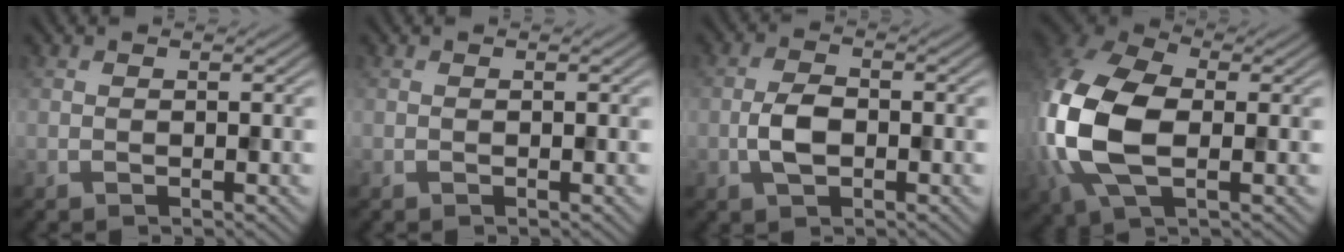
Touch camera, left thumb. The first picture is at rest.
{"total": 0.0}
{"total": 3.6, "force": [-1.1, 1.9, 2.9], "torque": [-0.062, 0.000, -0.024]}
{"total": 14.3, "force": [-1.3, 8.7, 11.3], "torque": [-0.306, -0.008, -0.034]}